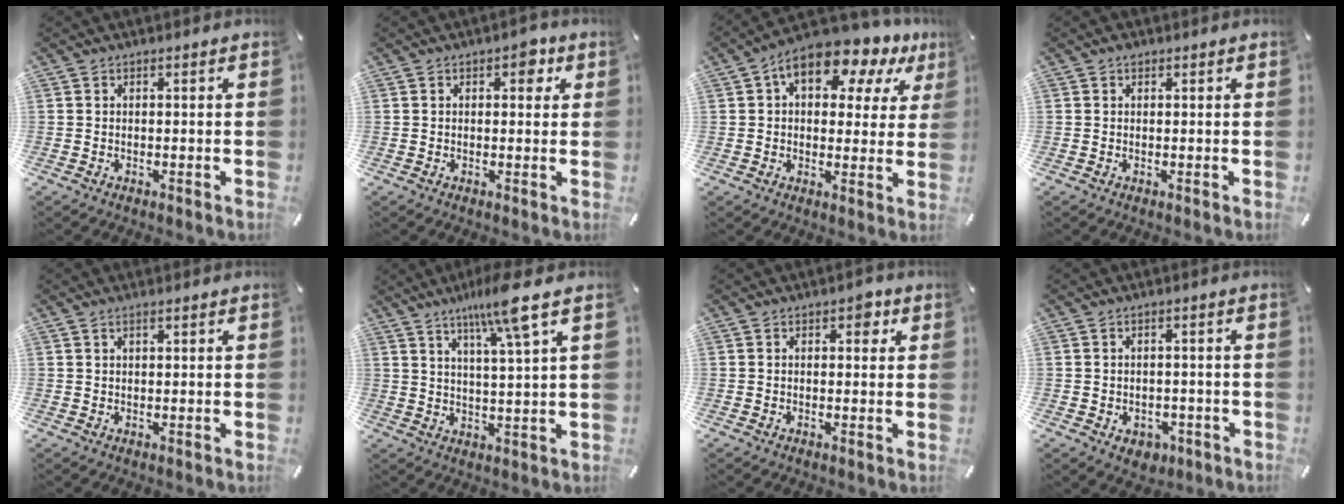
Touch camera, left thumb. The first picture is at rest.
{"total": 3.8, "force": [1.4, 2.1, 2.8], "torque": [-0.030, -0.003, 0.014]}
{"total": 11.6, "force": [6.1, 6.3, 7.6], "torque": [-0.113, -0.029, 0.104]}
{"total": 0.9, "force": [0.4, 0.7, 0.4], "torque": [-0.007, 0.004, 0.006]}
{"total": 1.4, "force": [0.7, 0.6, 1.1], "torque": [-0.023, 0.001, 0.012]}
{"total": 8.8, "force": [5.8, 0.0, 6.6], "torque": [-0.120, -0.030, 0.094]}
{"total": 3.1, "force": [1.0, 1.8, 2.2], "torque": [-0.018, -0.005, 0.008]}
{"total": 4.0, "force": [-1.6, 3.1, 2.1], "torque": [-0.025, 0.004, -0.027]}